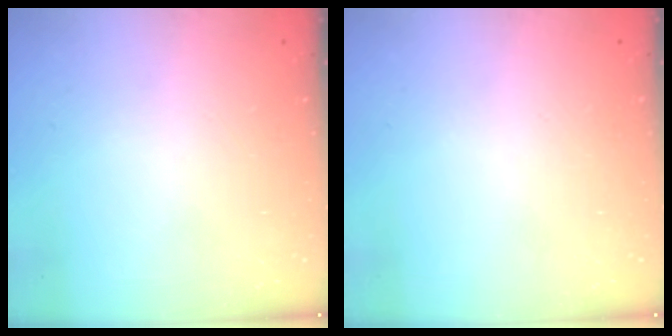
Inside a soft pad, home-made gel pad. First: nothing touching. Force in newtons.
{"total": 0.0}